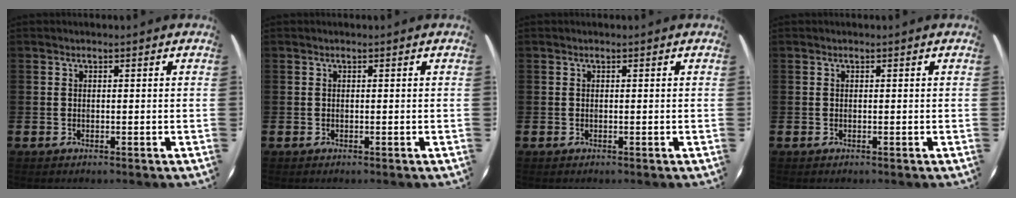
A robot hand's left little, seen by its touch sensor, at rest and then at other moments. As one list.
[{"total": 0.0}, {"total": 0.0}, {"total": 0.0}]